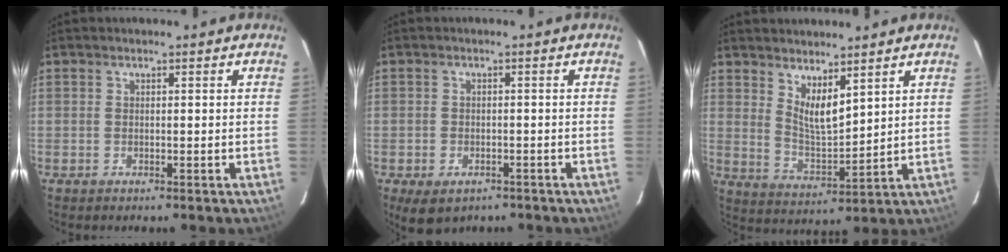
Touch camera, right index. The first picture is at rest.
{"total": 5.6, "force": [-3.3, 3.5, 2.9], "torque": [-0.060, -0.015, -0.043]}
{"total": 7.0, "force": [4.7, 2.1, 4.8], "torque": [-0.081, -0.016, 0.090]}